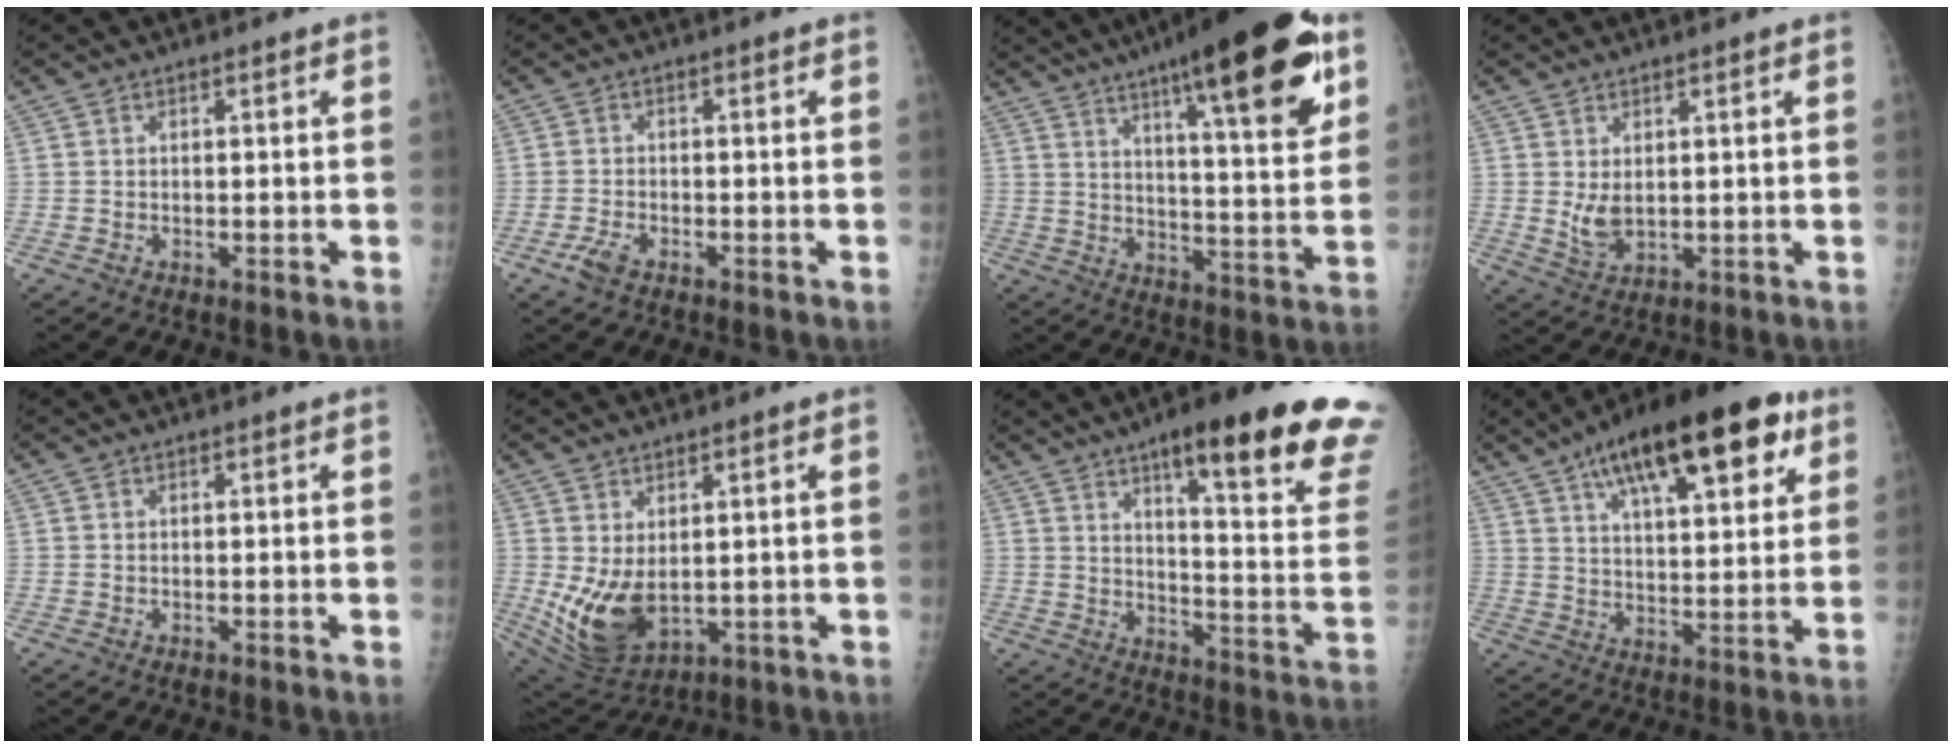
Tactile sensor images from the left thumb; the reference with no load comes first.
{"total": 2.9, "force": [-1.8, 1.3, 1.8], "torque": [-0.045, 0.005, -0.035]}
{"total": 24.6, "force": [13.6, 5.4, 19.8], "torque": [-0.272, -0.041, 0.200]}
{"total": 4.2, "force": [0.8, 2.3, 3.4], "torque": [-0.054, -0.012, 0.025]}
{"total": 0.0}
{"total": 10.1, "force": [0.1, 6.1, 8.1], "torque": [-0.138, -0.018, 0.028]}
{"total": 26.2, "force": [16.7, 4.4, 19.8], "torque": [-0.227, -0.065, 0.224]}
{"total": 22.9, "force": [12.0, 8.5, 17.6], "torque": [-0.248, -0.015, 0.185]}